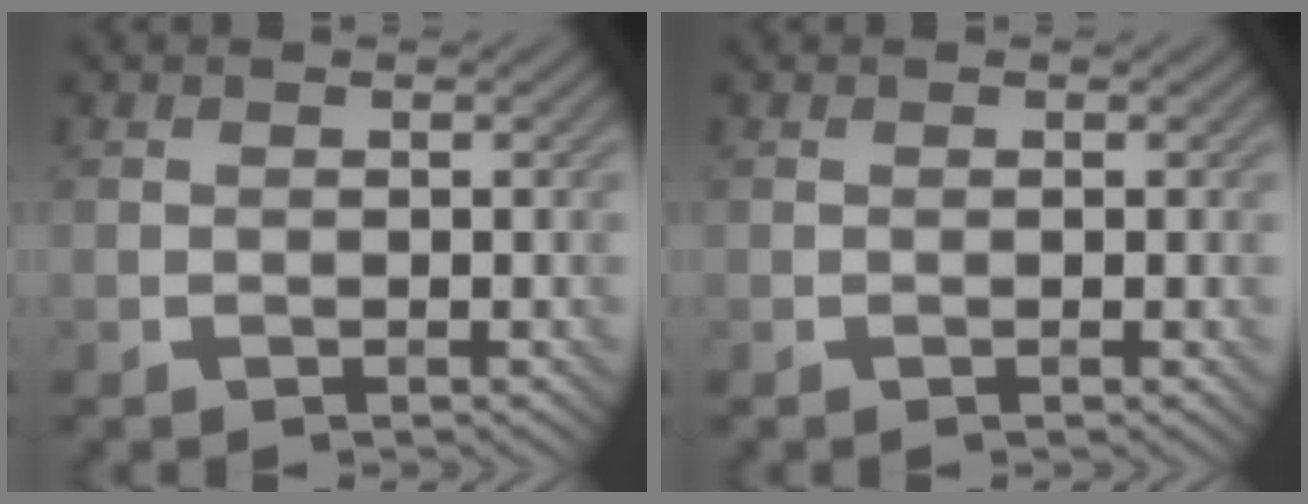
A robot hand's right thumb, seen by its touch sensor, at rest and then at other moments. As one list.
[{"total": 0.7, "force": [0.0, 0.1, 0.7], "torque": [-0.011, -0.001, -0.001]}]